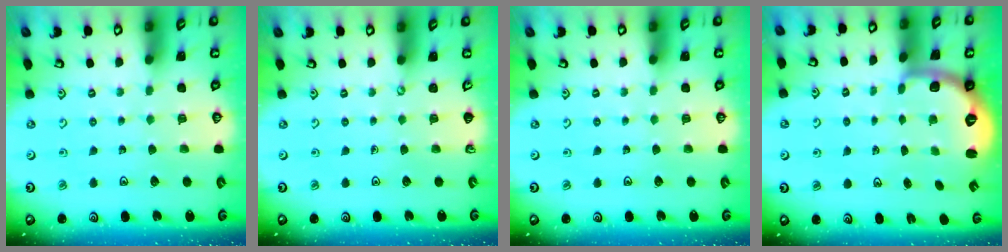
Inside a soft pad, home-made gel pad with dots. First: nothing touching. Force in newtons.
{"total": 0.0}
{"total": 0.0}
{"total": 2.7, "press": 1.6, "slide": 2.1}